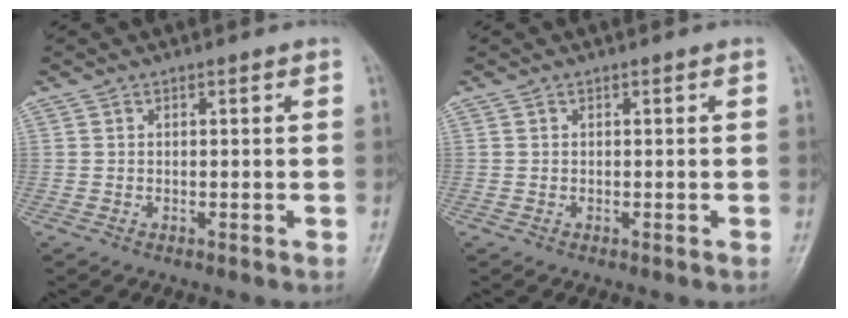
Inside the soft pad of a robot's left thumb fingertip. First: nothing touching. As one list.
[{"total": 0.0}]